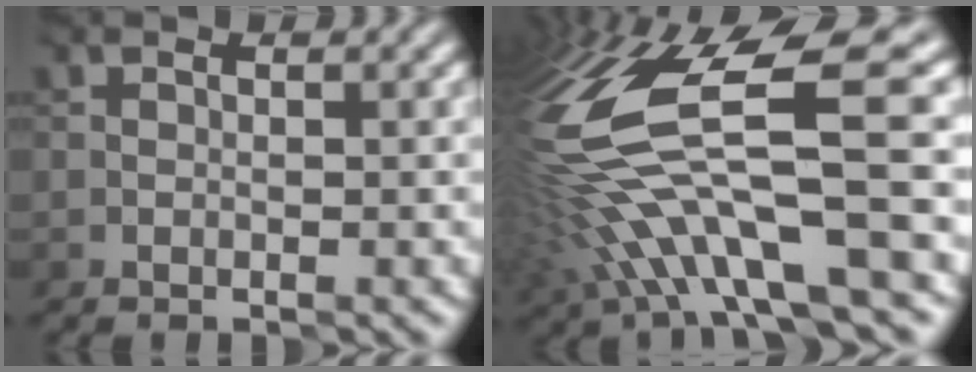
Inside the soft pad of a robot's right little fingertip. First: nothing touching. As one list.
[{"total": 12.6, "force": [-1.7, 3.7, 11.9], "torque": [-0.235, 0.004, -0.020]}]